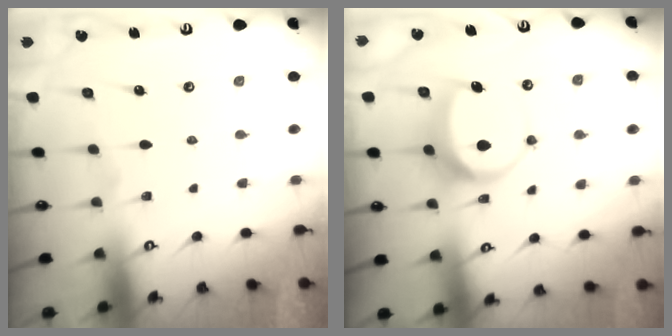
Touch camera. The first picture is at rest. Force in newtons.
{"total": 7.4, "press": 7.3, "slide": 0.9}